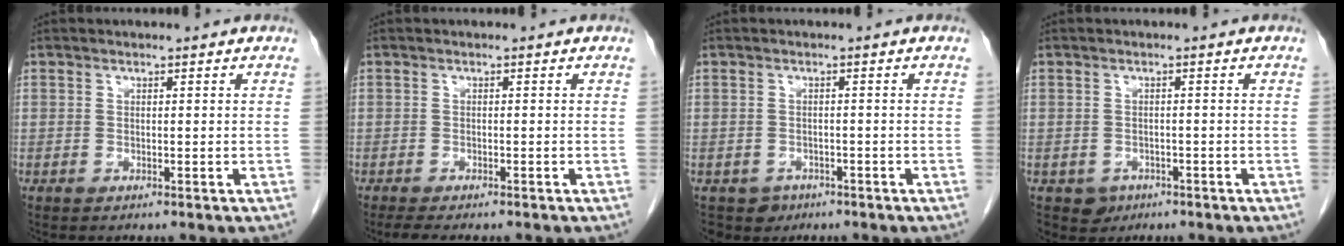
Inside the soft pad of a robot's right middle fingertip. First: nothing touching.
{"total": 4.6, "force": [-3.8, 1.0, 2.4], "torque": [-0.035, -0.012, -0.053]}
{"total": 2.6, "force": [-1.7, 1.9, -0.3], "torque": [0.001, 0.006, -0.028]}
{"total": 2.6, "force": [-1.3, 2.2, 0.4], "torque": [-0.004, 0.007, -0.014]}